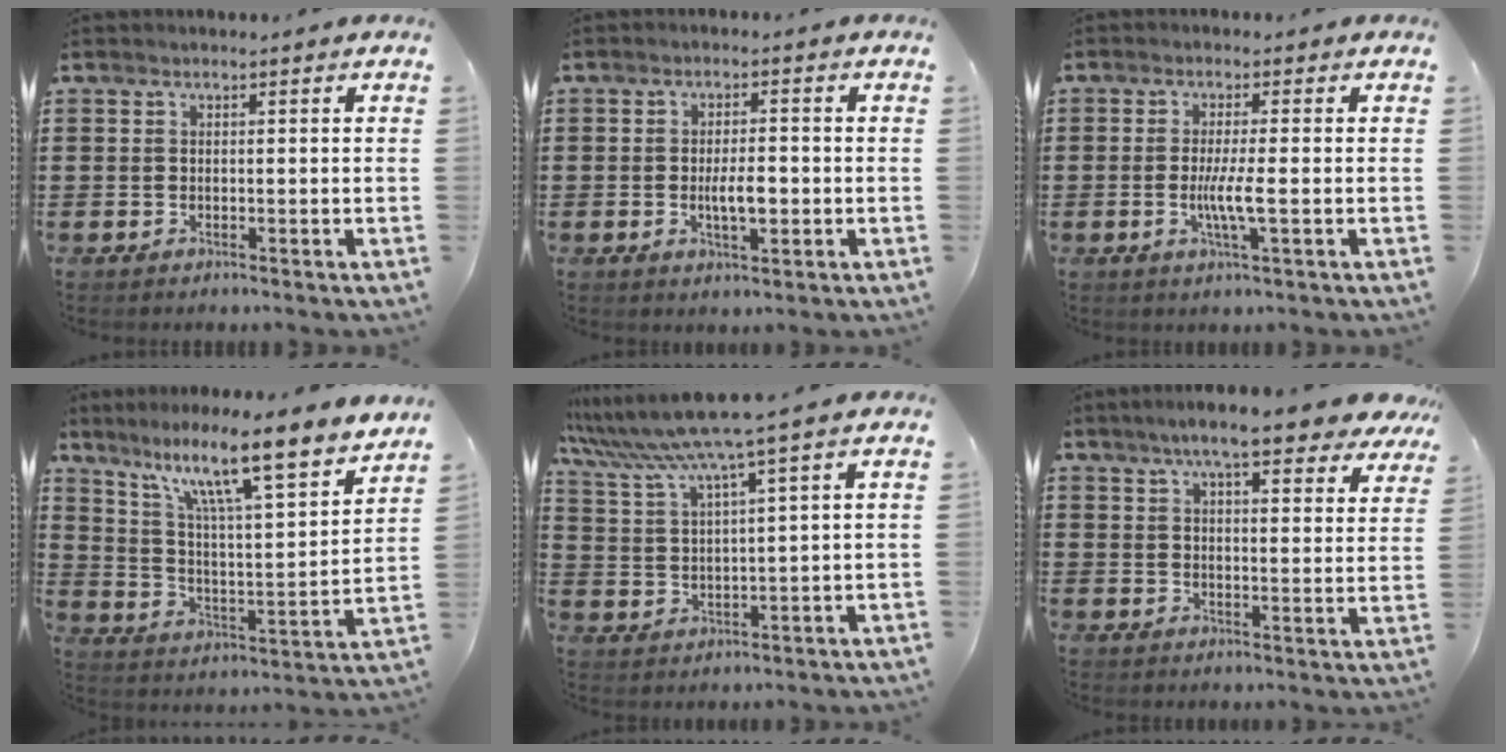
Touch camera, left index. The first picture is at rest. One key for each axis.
{"total": 4.2, "fx": -0.6, "fy": 1.5, "fz": 3.9, "tx": -0.061, "ty": 0.000, "tz": -0.014}
{"total": 4.6, "fx": -0.8, "fy": 0.1, "fz": 4.5, "tx": -0.086, "ty": -0.009, "tz": -0.020}
{"total": 11.7, "fx": 8.9, "fy": 0.6, "fz": 7.6, "tx": -0.162, "ty": -0.062, "tz": 0.138}
{"total": 7.1, "fx": 5.6, "fy": -0.9, "fz": 4.2, "tx": -0.103, "ty": -0.033, "tz": 0.093}
{"total": 8.5, "fx": 7.0, "fy": 0.8, "fz": 4.7, "tx": -0.096, "ty": -0.019, "tz": 0.120}